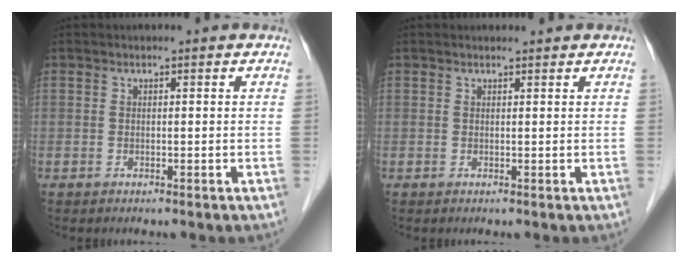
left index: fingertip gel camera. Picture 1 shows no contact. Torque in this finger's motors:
{"motor_torque": [0.04, -0.02, -0.01, -0.01]}